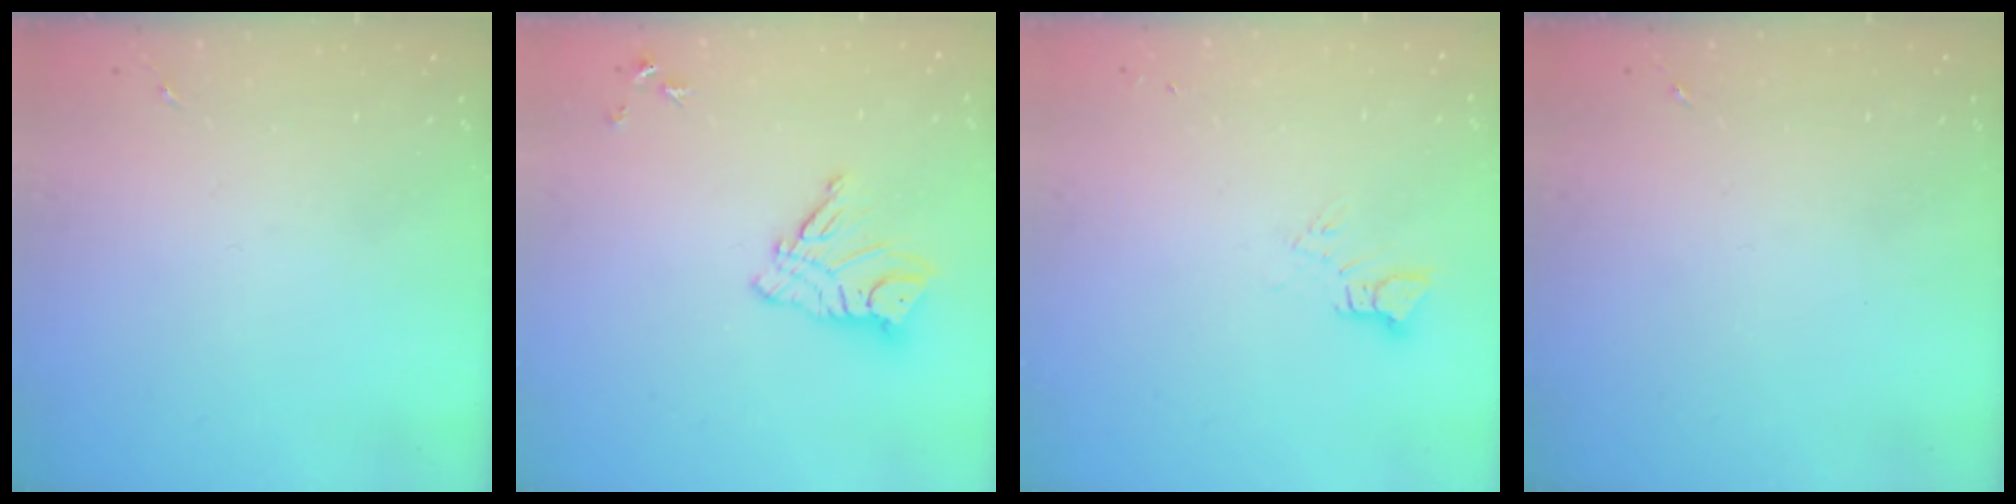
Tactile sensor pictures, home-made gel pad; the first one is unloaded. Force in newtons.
{"total": 11.1, "press": 11.1, "slide": 1.0}
{"total": 3.6, "press": 3.6, "slide": 0.3}
{"total": 0.0}